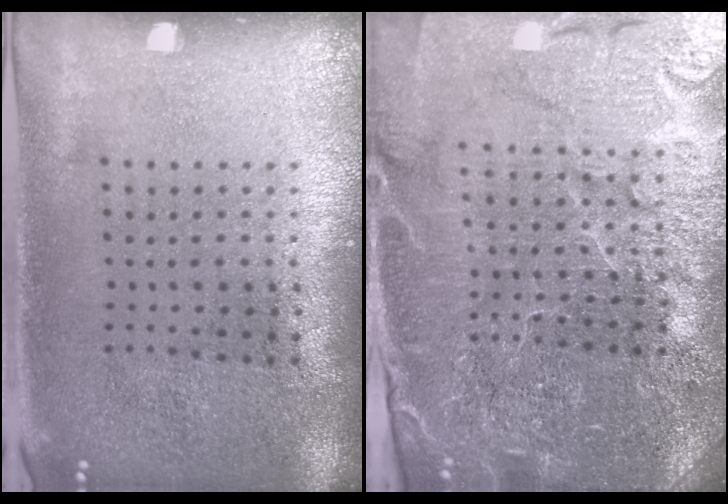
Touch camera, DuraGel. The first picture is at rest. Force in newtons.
{"total": 5.0, "press": 4.7, "slide": 1.7}